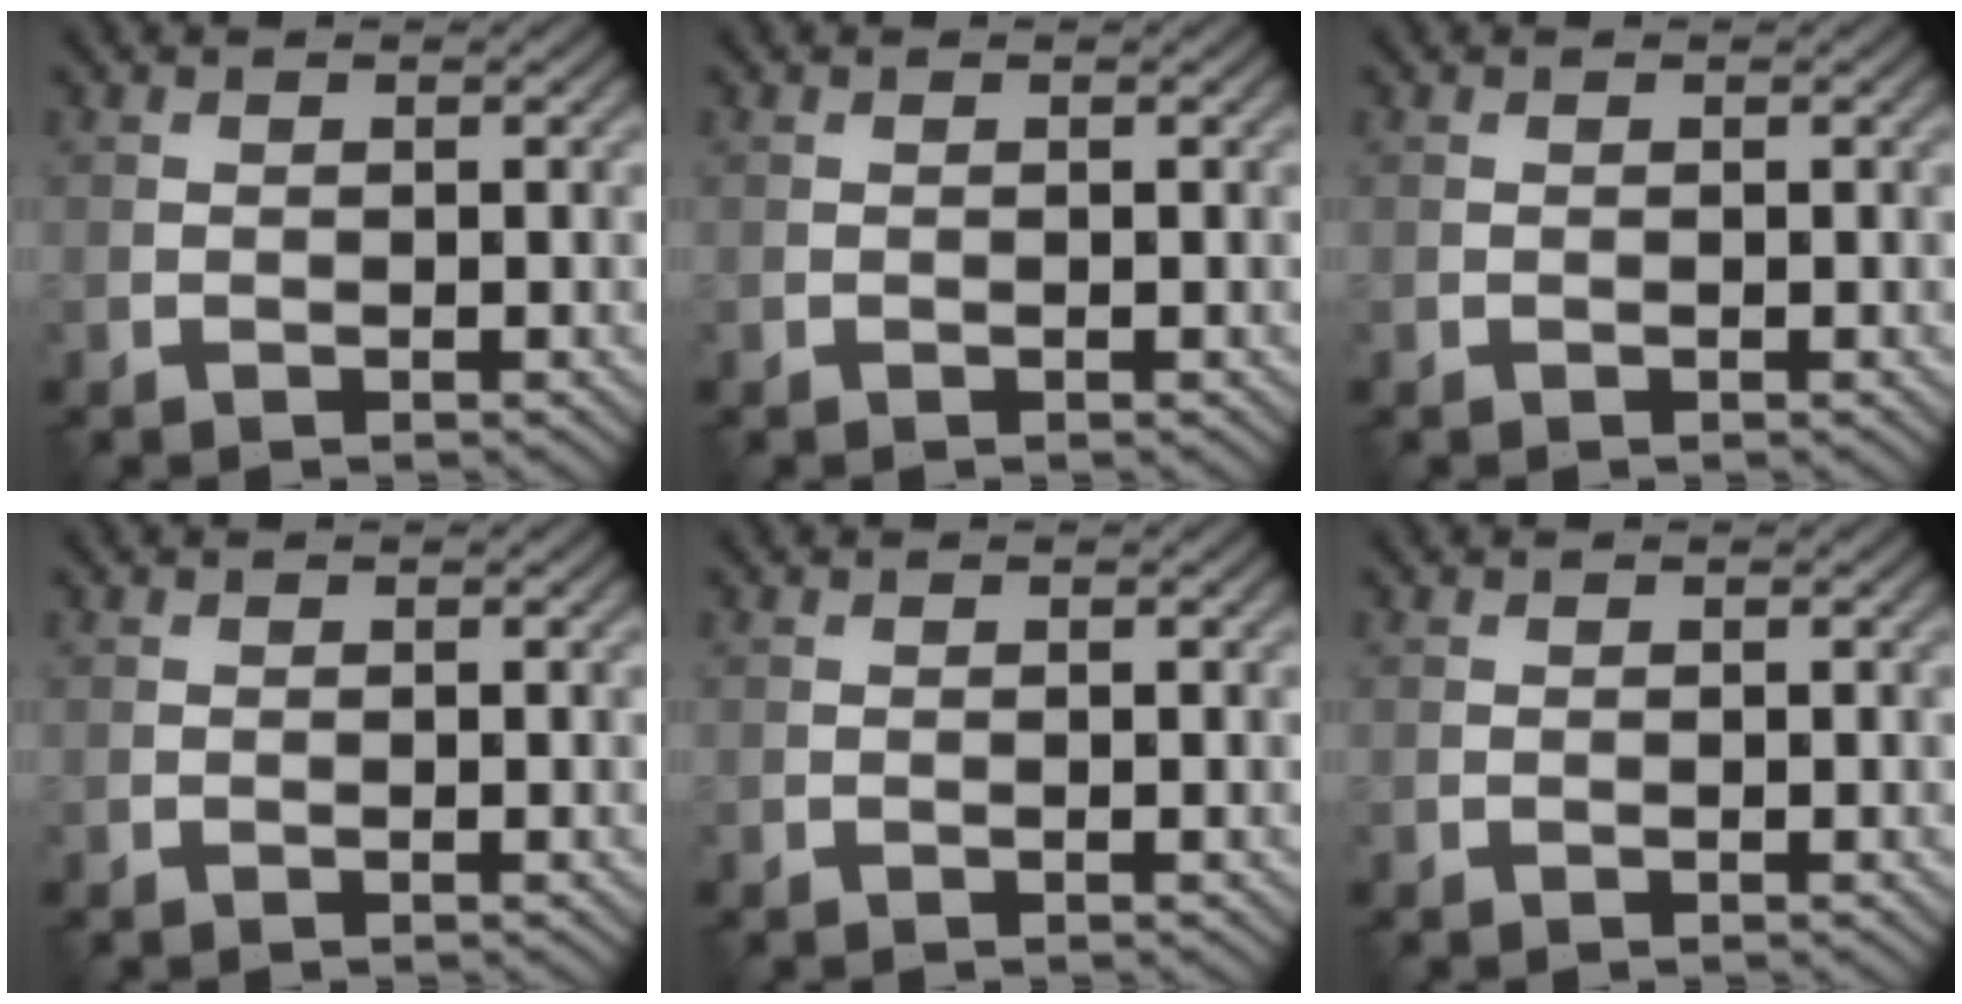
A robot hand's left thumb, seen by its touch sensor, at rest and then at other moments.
{"total": 0.0}
{"total": 0.0}
{"total": 0.0}
{"total": 0.0}
{"total": 0.0}